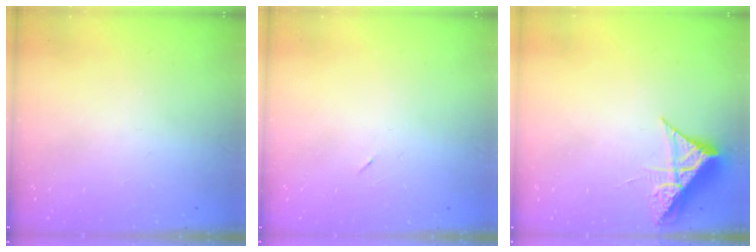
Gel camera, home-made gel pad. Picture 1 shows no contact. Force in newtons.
{"total": 2.2, "press": 1.9, "slide": 1.2}
{"total": 7.6, "press": 7.6, "slide": 0.4}